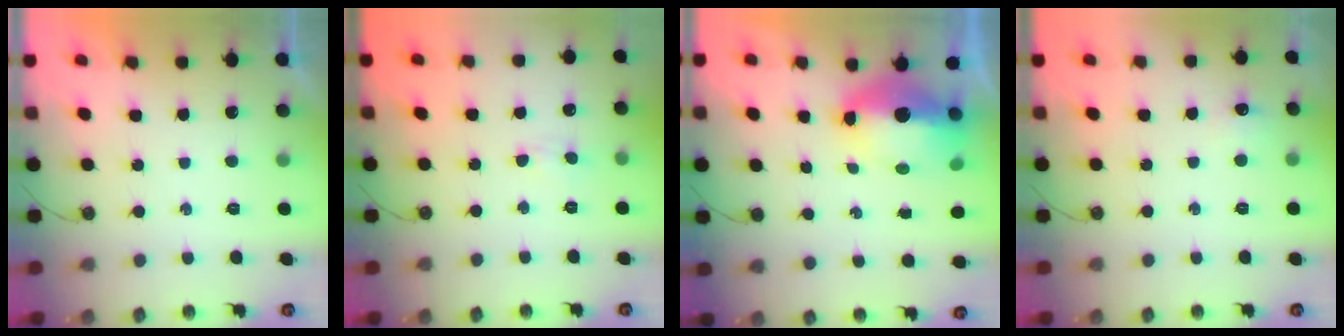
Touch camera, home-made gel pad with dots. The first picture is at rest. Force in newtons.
{"total": 4.1, "press": 4.1, "slide": 0.7}
{"total": 11.5, "press": 11.4, "slide": 1.2}
{"total": 5.7, "press": 5.6, "slide": 0.8}